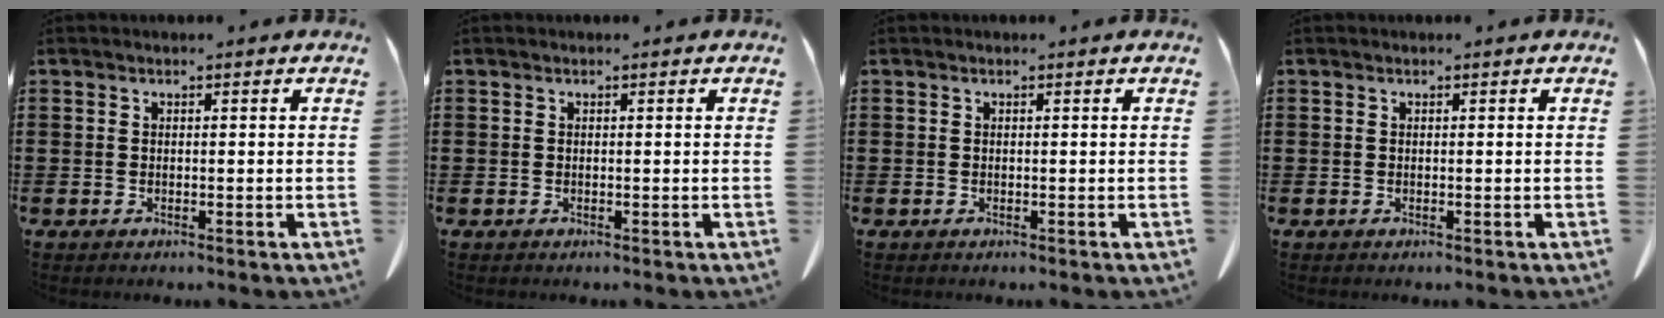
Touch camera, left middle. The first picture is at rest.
{"total": 0.0}
{"total": 0.0}
{"total": 0.0}